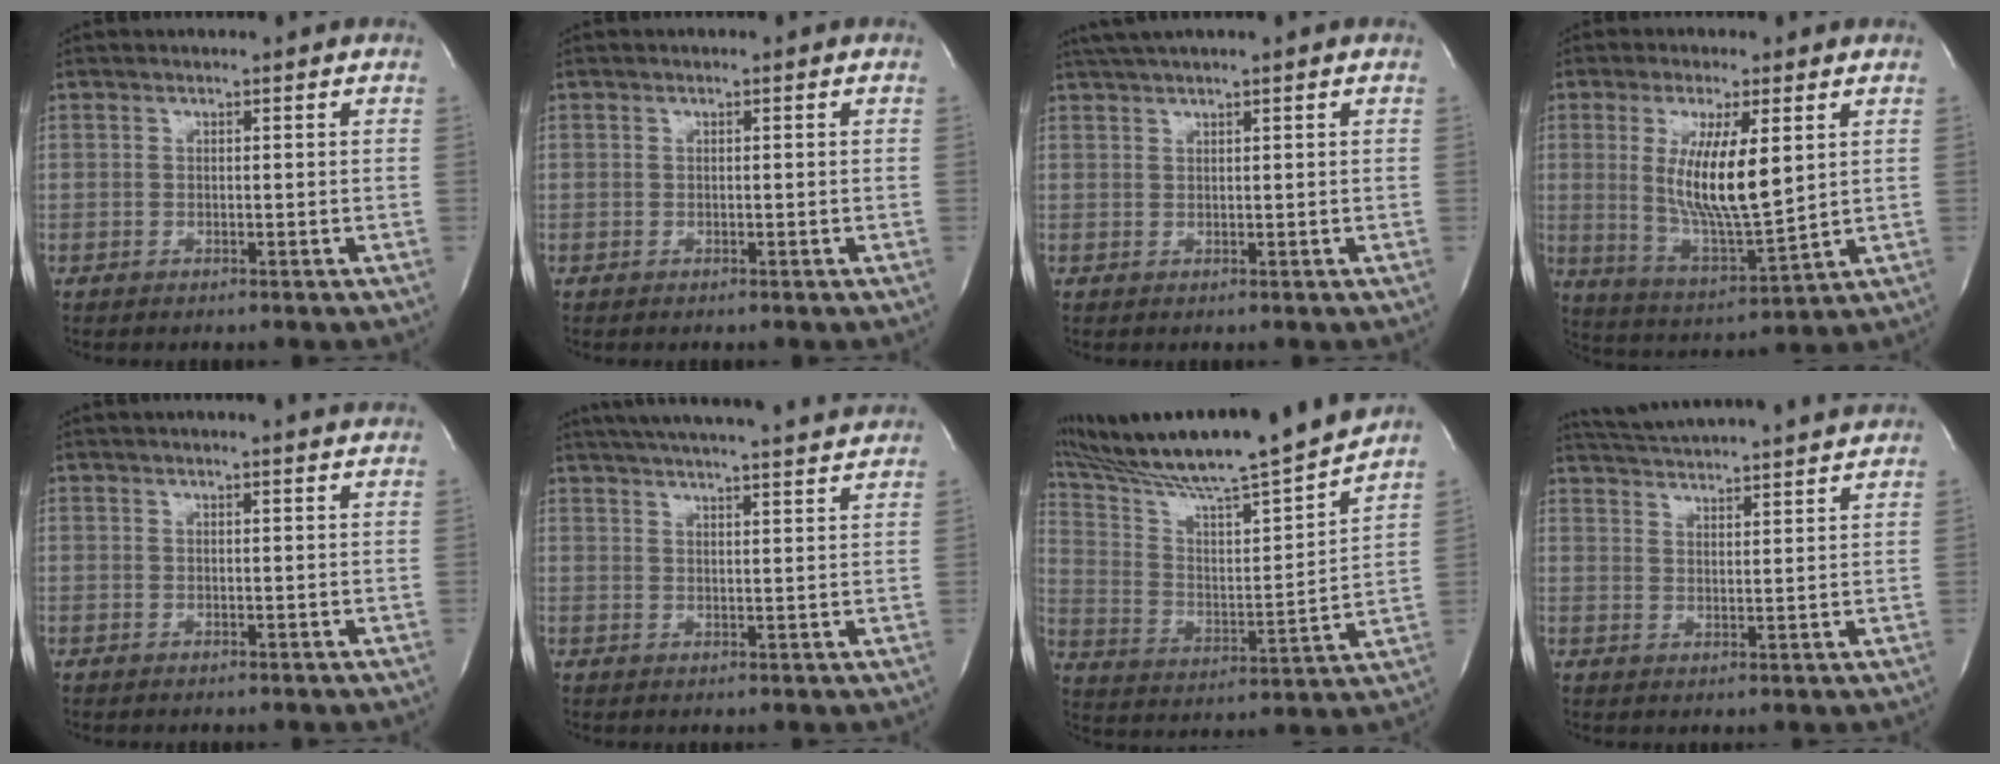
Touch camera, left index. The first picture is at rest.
{"total": 0.0}
{"total": 3.8, "force": [3.2, -0.7, 2.0], "torque": [-0.031, 0.026, 0.061]}
{"total": 11.5, "force": [2.4, 2.2, 11.0], "torque": [-0.221, -0.027, 0.049]}
{"total": 5.1, "force": [4.8, -0.2, 1.6], "torque": [-0.021, 0.014, 0.046]}
{"total": 20.5, "force": [19.0, 1.0, 7.8], "torque": [-0.131, 0.012, 0.252]}
{"total": 22.6, "force": [19.9, -0.3, 10.8], "torque": [-0.197, -0.037, 0.317]}
{"total": 18.3, "force": [17.3, 0.6, 6.0], "torque": [-0.110, 0.013, 0.243]}